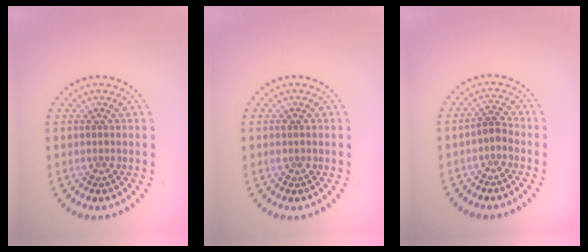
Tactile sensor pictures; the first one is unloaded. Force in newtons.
{"total": 0.9, "press": 0.9, "slide": 0.1}
{"total": 1.3, "press": 1.0, "slide": 0.8}